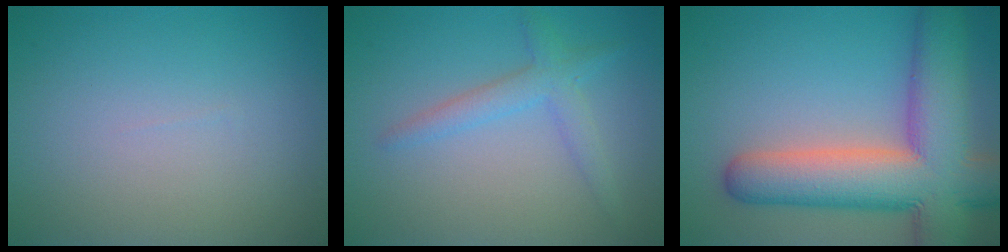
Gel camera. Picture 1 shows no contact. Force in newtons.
{"total": 2.6, "press": 2.6, "slide": 0.1}
{"total": 12.2, "press": 12.1, "slide": 0.9}